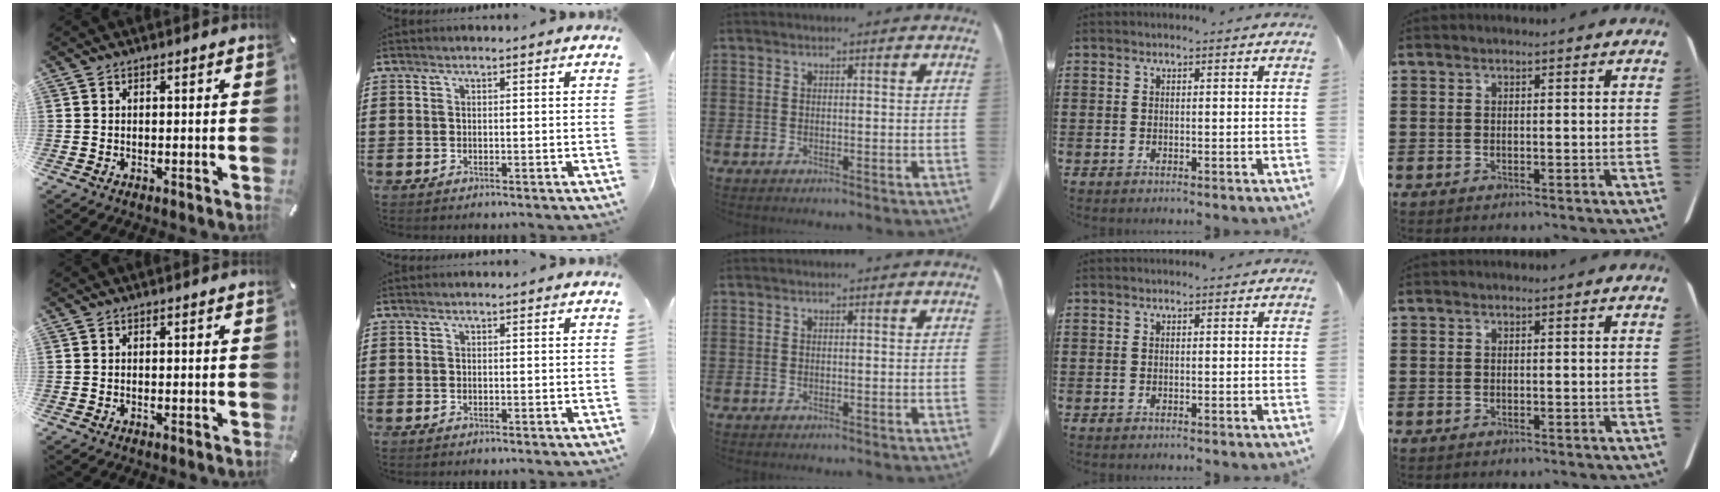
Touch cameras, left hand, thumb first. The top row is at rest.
{}